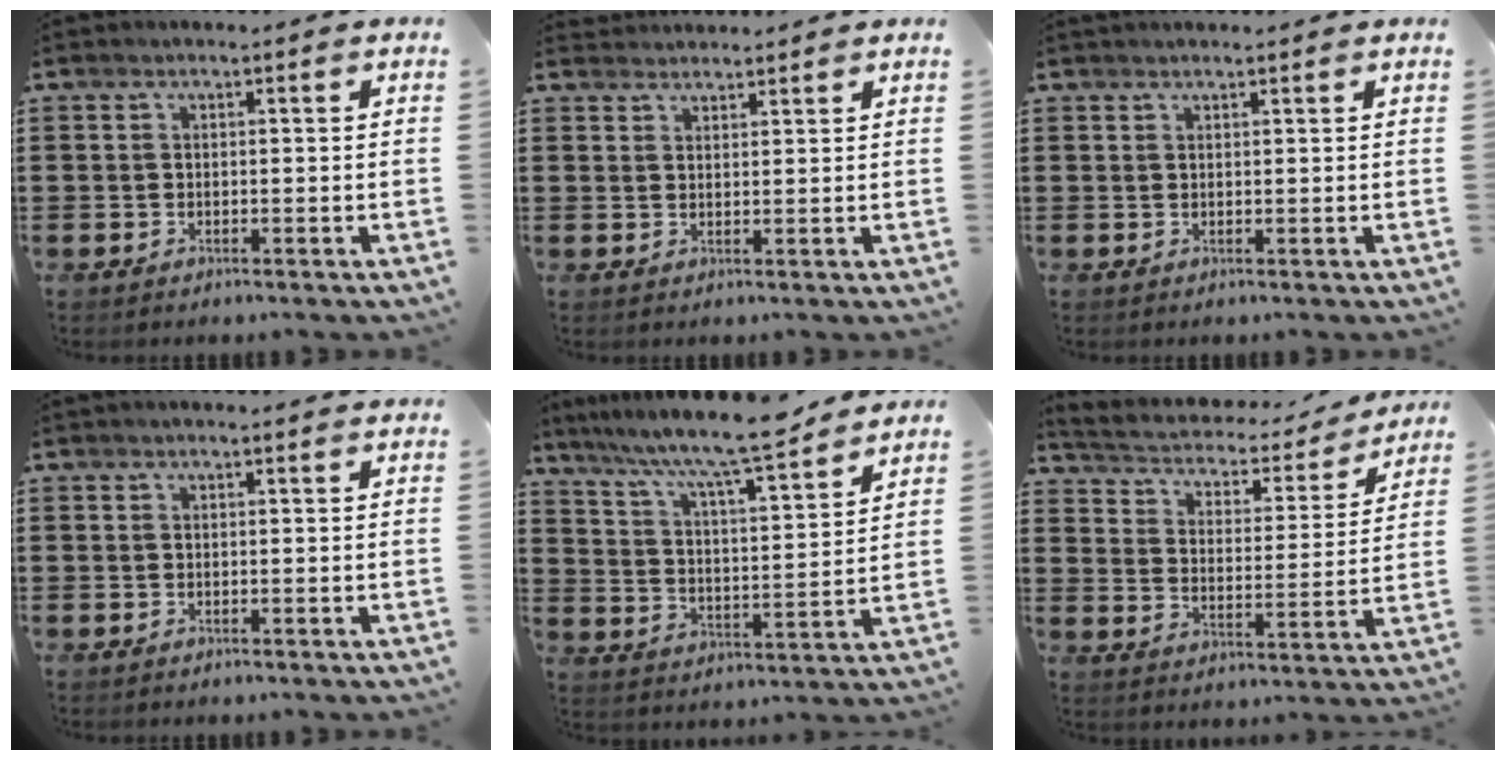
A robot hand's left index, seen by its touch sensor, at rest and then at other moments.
{"total": 1.8, "force": [1.8, 0.3, -0.3], "torque": [0.000, -0.001, 0.036]}
{"total": 0.8, "force": [0.8, 0.1, 0.1], "torque": [-0.003, 0.000, 0.015]}
{"total": 0.7, "force": [0.7, 0.0, 0.2], "torque": [-0.006, -0.001, 0.013]}
{"total": 8.9, "force": [7.8, -0.1, 4.3], "torque": [-0.103, -0.050, 0.124]}
{"total": 2.7, "force": [2.1, 1.5, 1.0], "torque": [-0.037, -0.021, 0.024]}